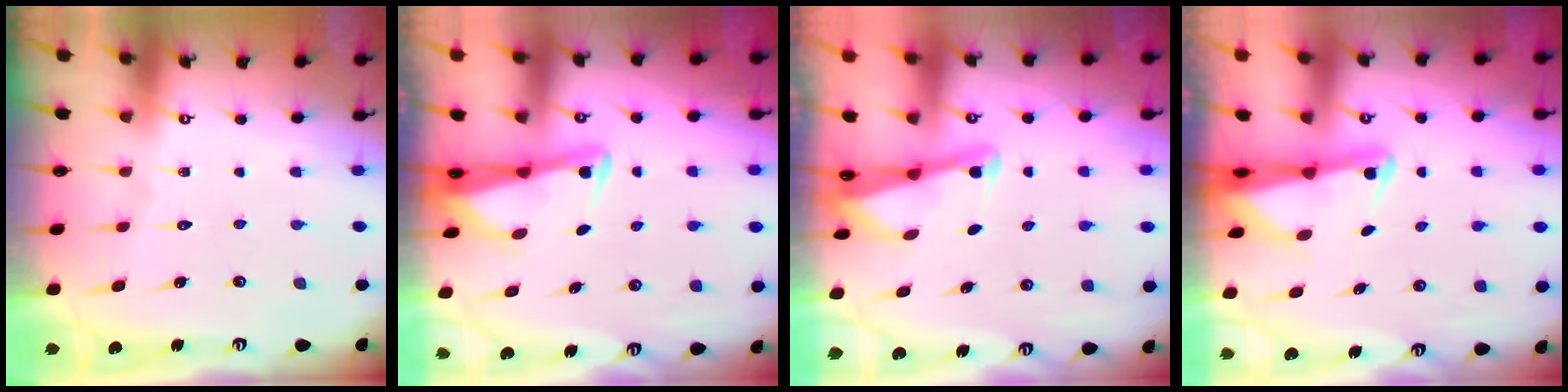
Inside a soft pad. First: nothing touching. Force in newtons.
{"total": 2.6, "press": 2.6, "slide": 0.5}
{"total": 2.7, "press": 2.7, "slide": 0.1}
{"total": 2.8, "press": 2.7, "slide": 0.4}